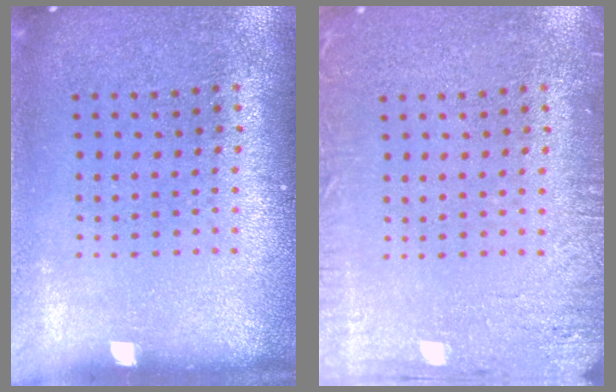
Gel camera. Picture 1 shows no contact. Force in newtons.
{"total": 2.9, "press": 2.8, "slide": 0.4}